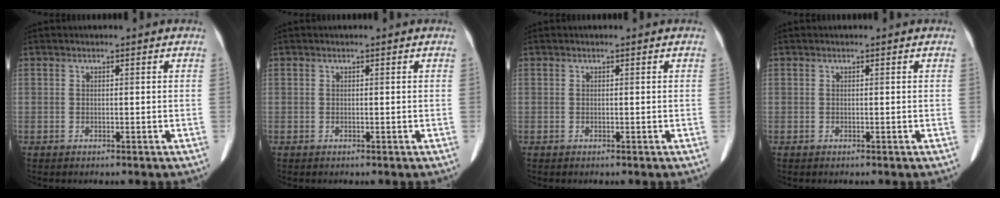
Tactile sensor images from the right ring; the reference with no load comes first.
{"total": 0.0}
{"total": 0.0}
{"total": 0.0}